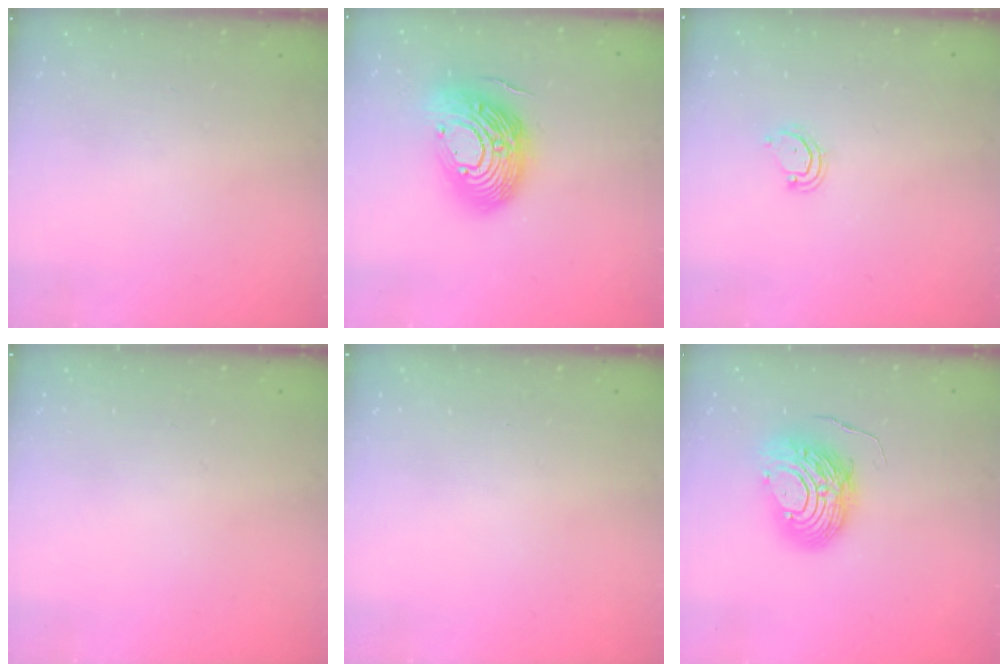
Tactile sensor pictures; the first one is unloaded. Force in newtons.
{"total": 20.9, "press": 20.8, "slide": 1.8}
{"total": 3.7, "press": 3.7, "slide": 0.3}
{"total": 0.0}
{"total": 0.0}
{"total": 10.4, "press": 10.3, "slide": 1.1}